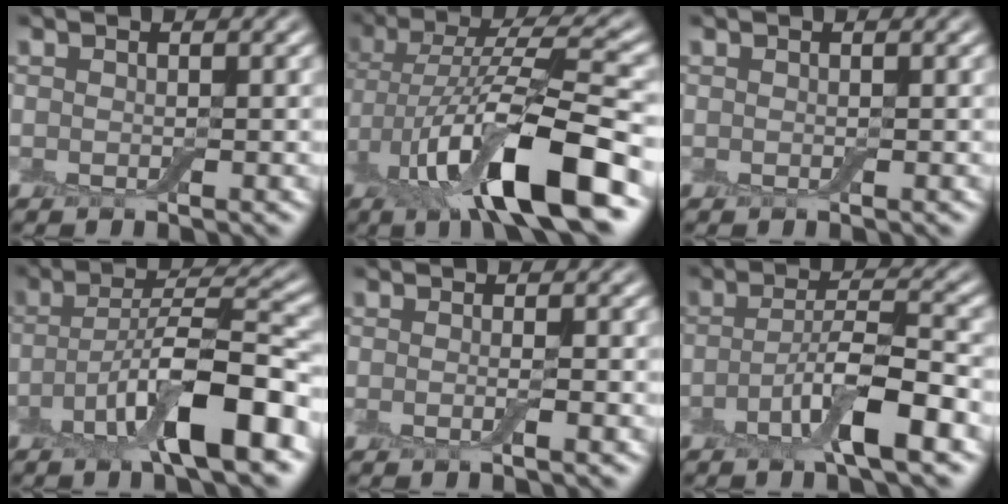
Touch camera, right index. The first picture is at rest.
{"total": 11.4, "force": [-3.6, 3.3, 10.3], "torque": [-0.185, 0.007, -0.071]}
{"total": 0.0}
{"total": 8.4, "force": [-3.5, 1.9, 7.3], "torque": [-0.122, 0.013, -0.063]}
{"total": 1.3, "force": [-0.3, 0.2, 1.3], "torque": [-0.022, -0.008, -0.008]}
{"total": 5.5, "force": [-2.5, 0.9, 4.8], "torque": [-0.087, 0.006, -0.052]}